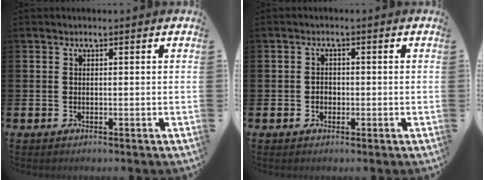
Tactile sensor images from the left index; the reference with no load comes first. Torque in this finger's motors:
{"motor_torque": [0.00, 0.04, 0.08, 0.02]}